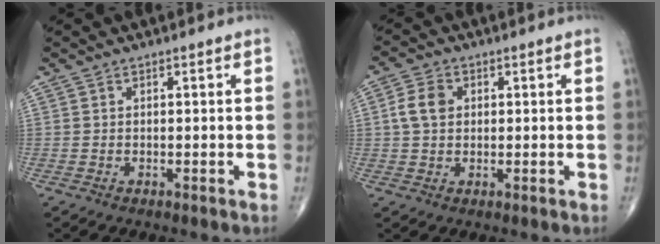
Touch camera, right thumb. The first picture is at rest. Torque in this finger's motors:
{"motor_torque": [-0.08, 0.10, 0.18, -0.14, 0.01]}